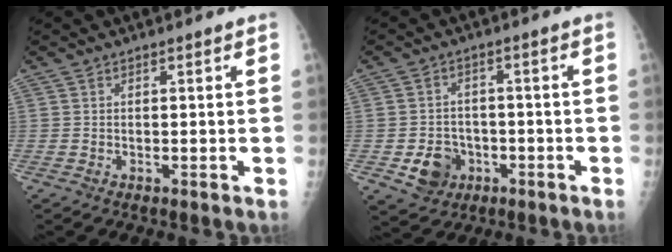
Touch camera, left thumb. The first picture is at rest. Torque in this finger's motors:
{"motor_torque": [-0.29, 0.33, 0.20, 0.09, 0.02]}